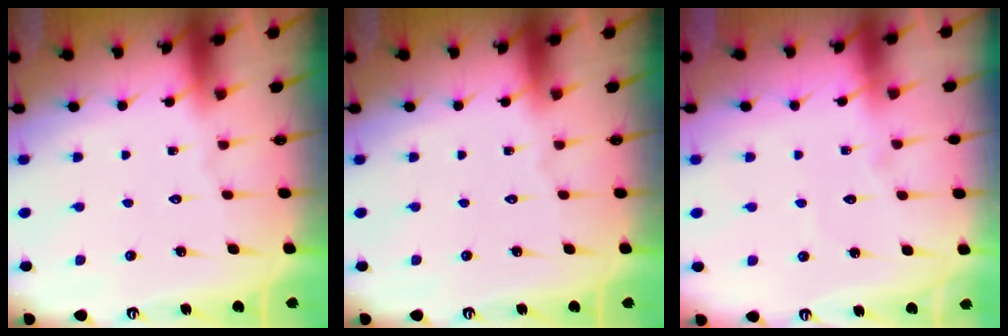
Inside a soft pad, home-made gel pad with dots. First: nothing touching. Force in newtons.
{"total": 0.0}
{"total": 2.6, "press": 2.6, "slide": 0.2}